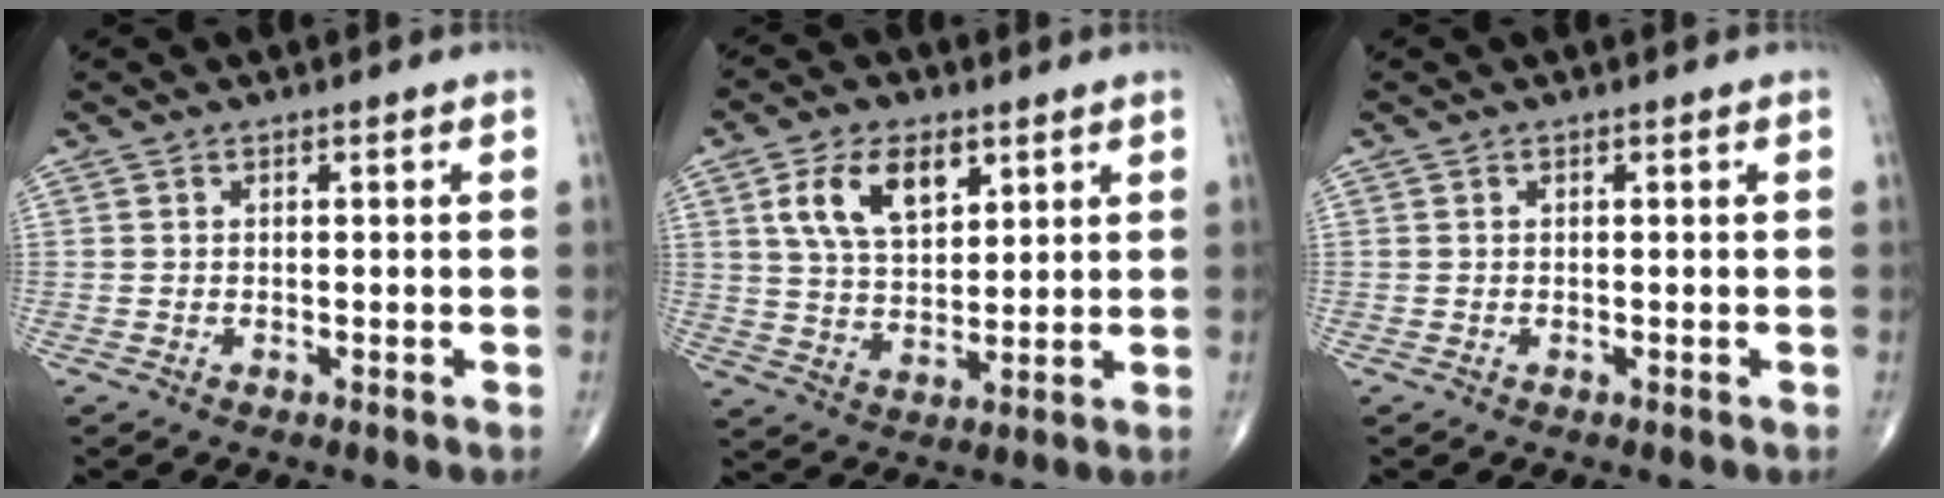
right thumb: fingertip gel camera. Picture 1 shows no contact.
{"total": 10.8, "force": [4.7, 6.1, 7.6], "torque": [-0.123, -0.016, 0.091]}
{"total": 0.0}